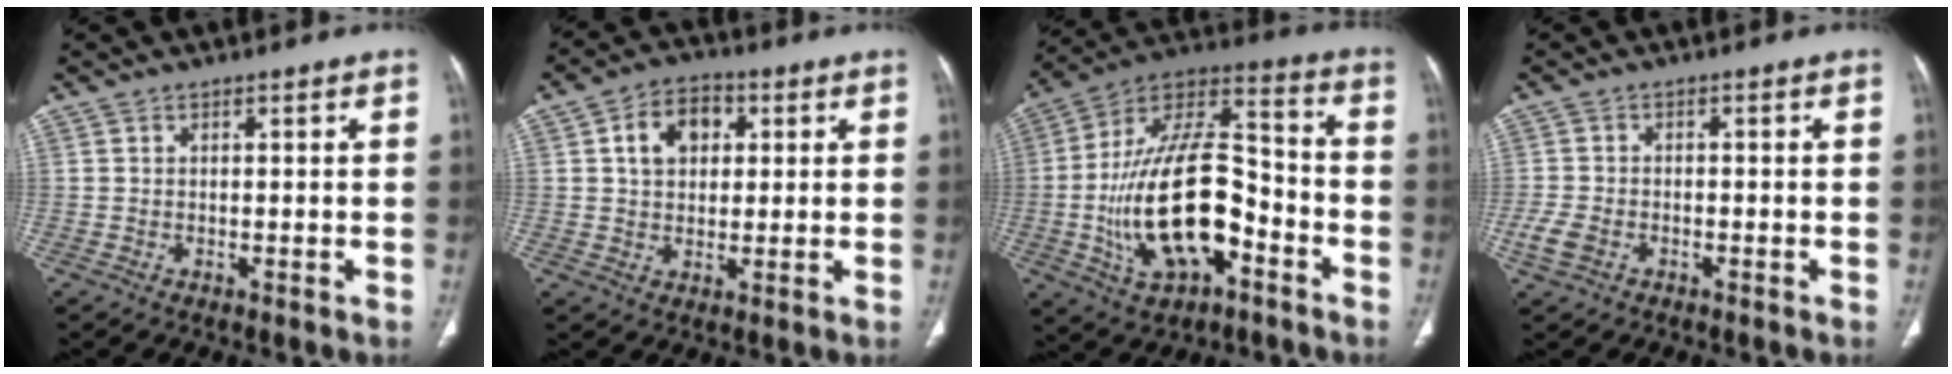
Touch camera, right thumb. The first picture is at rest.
{"total": 8.4, "force": [2.2, 6.2, 5.3], "torque": [-0.059, 0.006, 0.031]}
{"total": 22.9, "force": [-6.5, 11.5, 18.7], "torque": [-0.327, 0.044, -0.106]}
{"total": 3.7, "force": [-1.6, 2.5, 2.2], "torque": [-0.056, 0.005, -0.029]}